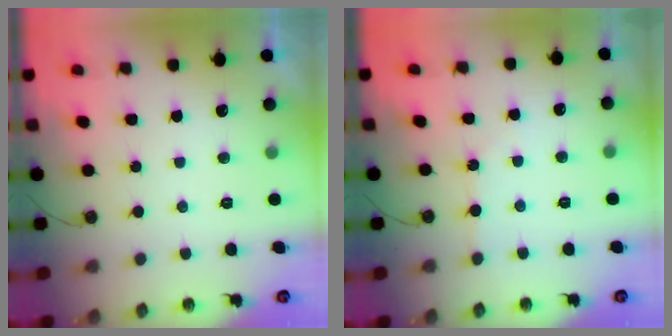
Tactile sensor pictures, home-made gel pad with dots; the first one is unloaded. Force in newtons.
{"total": 1.9, "press": 1.8, "slide": 0.3}